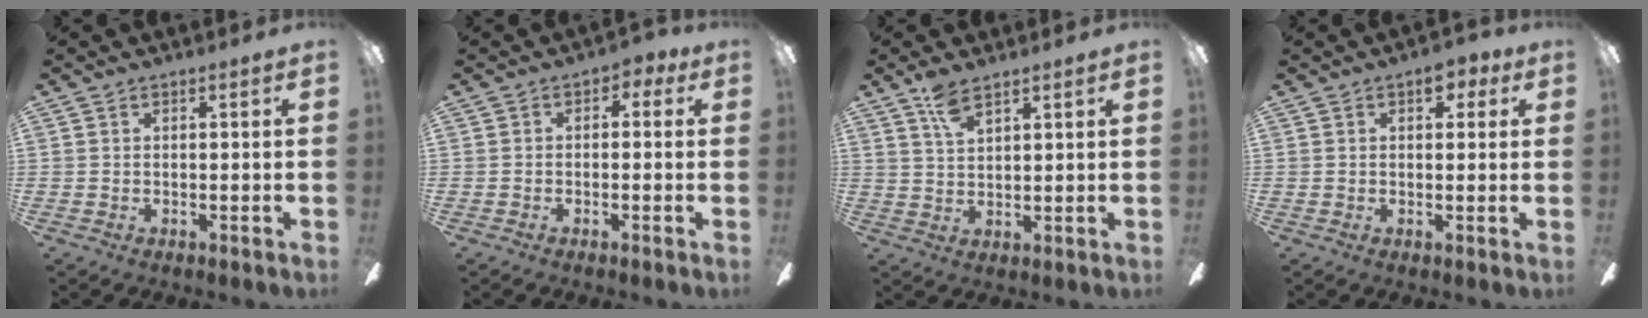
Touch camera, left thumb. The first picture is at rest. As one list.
[{"total": 2.1, "force": [-0.8, 1.7, 1.0], "torque": [-0.010, 0.010, -0.020]}, {"total": 5.5, "force": [4.0, 1.8, 3.3], "torque": [-0.067, -0.011, 0.072]}, {"total": 4.1, "force": [2.0, 2.3, 2.7], "torque": [-0.024, -0.003, 0.029]}]